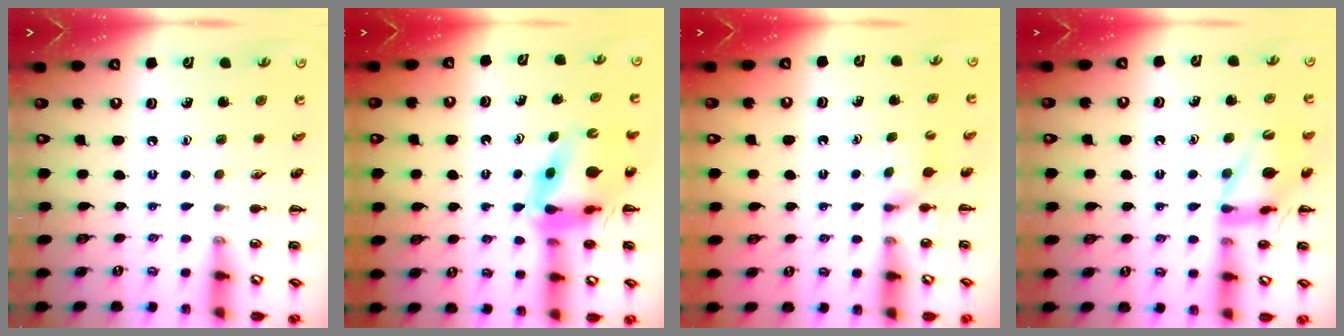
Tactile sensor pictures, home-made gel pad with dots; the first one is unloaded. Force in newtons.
{"total": 8.0, "press": 7.7, "slide": 2.3}
{"total": 2.7, "press": 2.4, "slide": 1.2}
{"total": 14.7, "press": 14.6, "slide": 1.4}